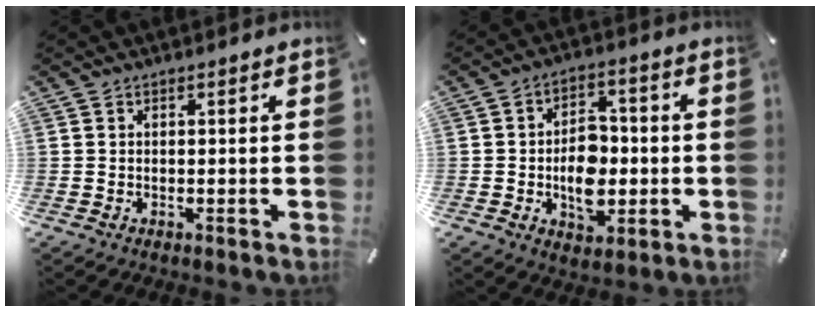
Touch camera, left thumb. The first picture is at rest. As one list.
[{"total": 10.4, "force": [-1.6, 7.4, 7.2], "torque": [-0.111, 0.004, -0.029]}]